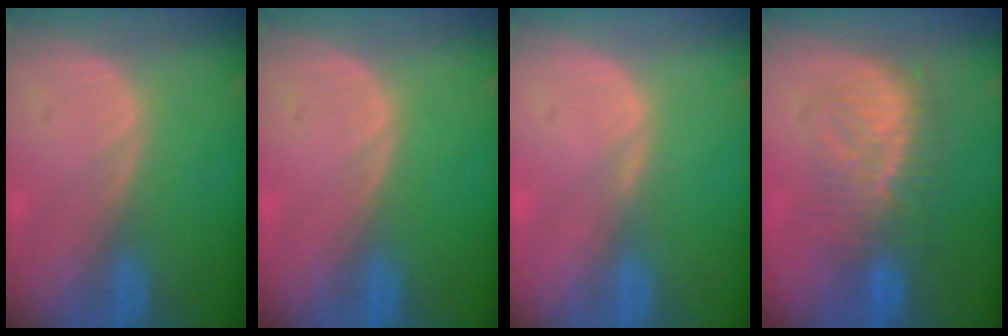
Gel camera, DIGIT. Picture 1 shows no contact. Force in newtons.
{"total": 0.0}
{"total": 0.7, "press": 0.7, "slide": 0.2}
{"total": 8.0, "press": 7.8, "slide": 1.6}